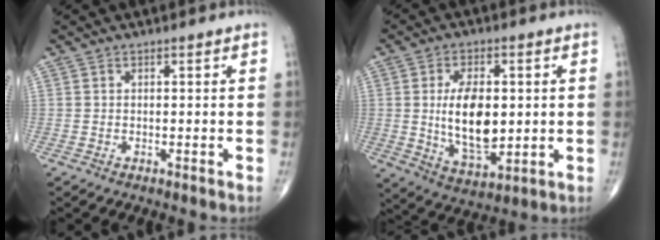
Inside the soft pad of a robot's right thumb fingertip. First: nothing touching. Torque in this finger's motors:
{"motor_torque": [-0.01, 0.43, 0.68, 0.24, 0.16]}